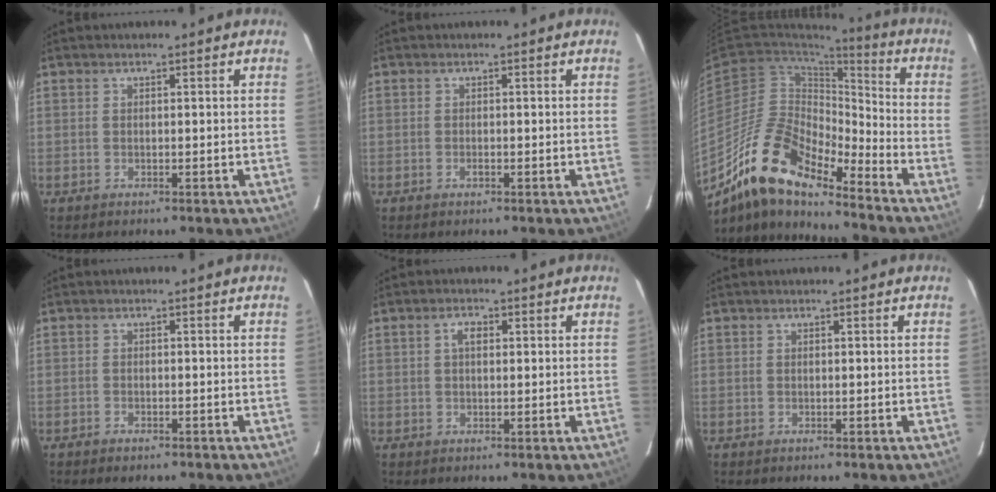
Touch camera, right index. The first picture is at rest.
{"total": 0.8, "force": [-0.4, 0.4, 0.5], "torque": [-0.009, 0.001, -0.008]}
{"total": 16.4, "force": [-12.9, 4.6, 9.0], "torque": [-0.159, -0.007, -0.253]}
{"total": 2.0, "force": [-1.7, 0.8, 0.8], "torque": [-0.025, -0.003, -0.030]}
{"total": 2.1, "force": [0.5, 1.2, 1.7], "torque": [-0.031, 0.008, 0.008]}
{"total": 0.0}